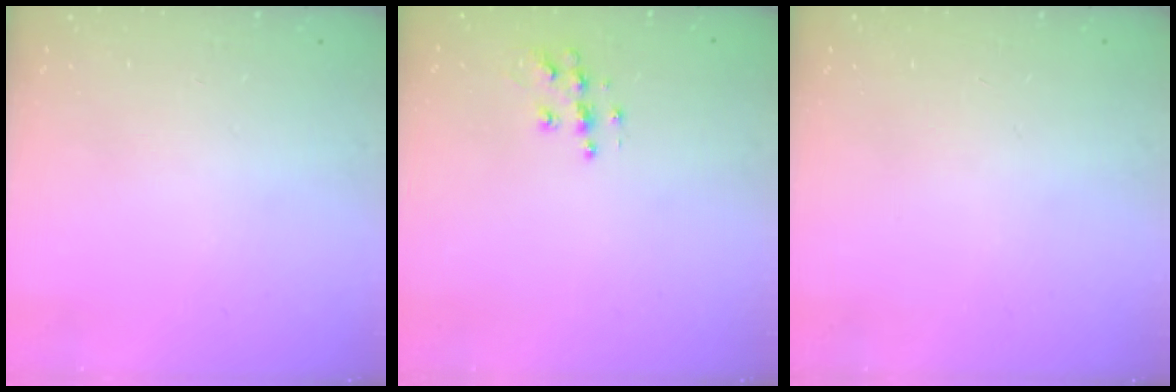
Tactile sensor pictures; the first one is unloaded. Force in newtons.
{"total": 8.0, "press": 8.0, "slide": 0.4}
{"total": 0.0}